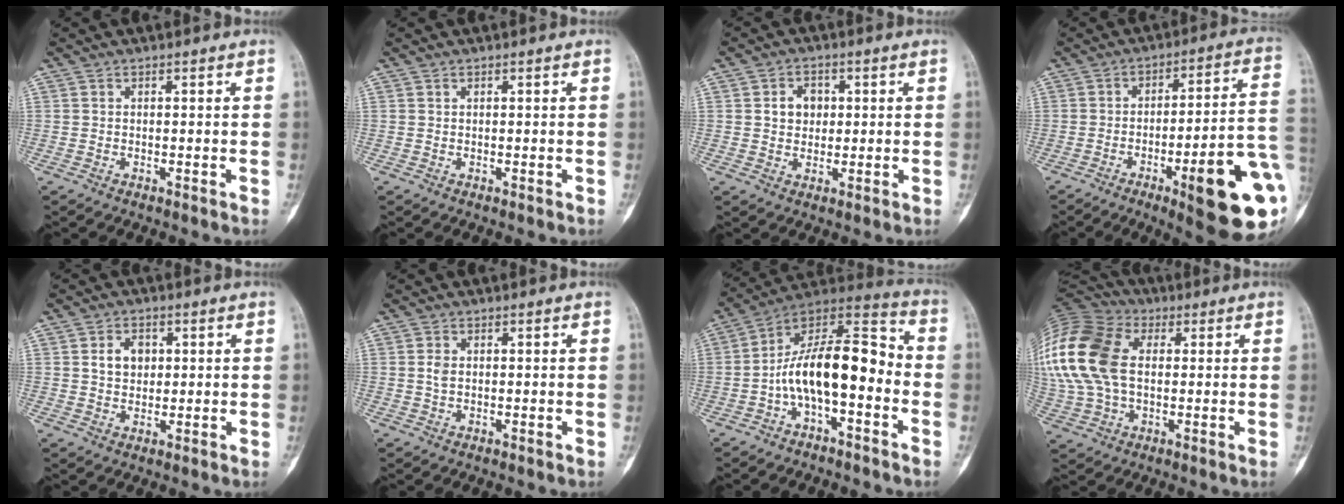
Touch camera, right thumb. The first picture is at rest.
{"total": 0.0}
{"total": 4.7, "force": [0.9, 3.8, 2.7], "torque": [-0.021, 0.003, 0.012]}
{"total": 15.5, "force": [-5.5, 2.7, 14.2], "torque": [-0.144, 0.023, -0.063]}
{"total": 4.9, "force": [1.1, 3.6, 3.1], "torque": [-0.034, -0.001, 0.019]}
{"total": 1.9, "force": [0.2, 1.2, 1.5], "torque": [-0.030, 0.000, 0.004]}
{"total": 16.6, "force": [-3.3, 7.4, 14.5], "torque": [-0.230, 0.070, -0.066]}
{"total": 24.5, "force": [3.6, 16.2, 18.1], "torque": [-0.434, 0.028, 0.068]}